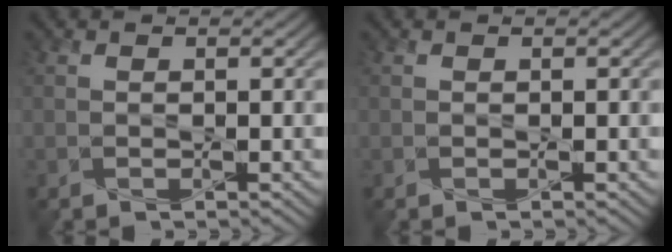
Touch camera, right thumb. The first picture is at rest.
{"total": 0.0}